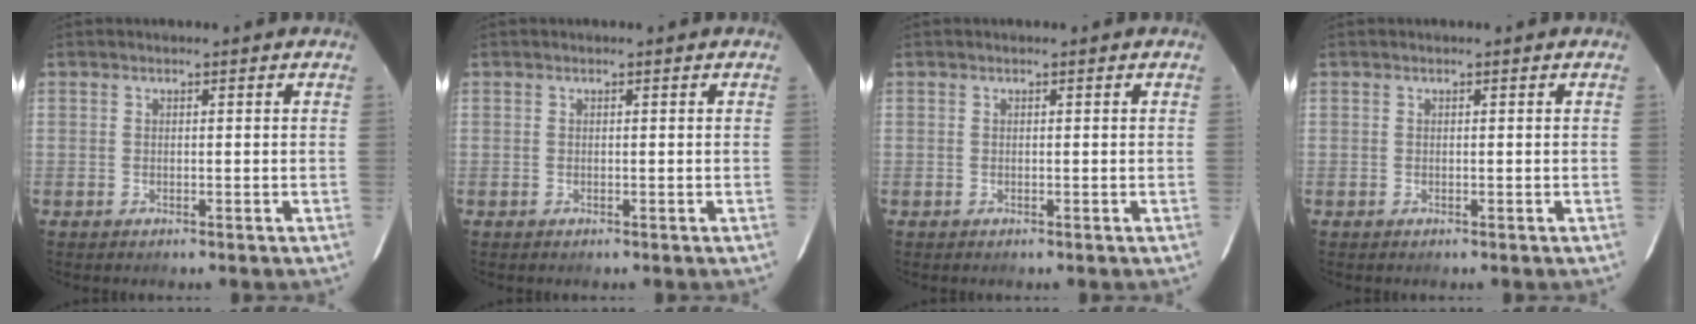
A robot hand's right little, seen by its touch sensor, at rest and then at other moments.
{"total": 0.0}
{"total": 0.0}
{"total": 0.0}